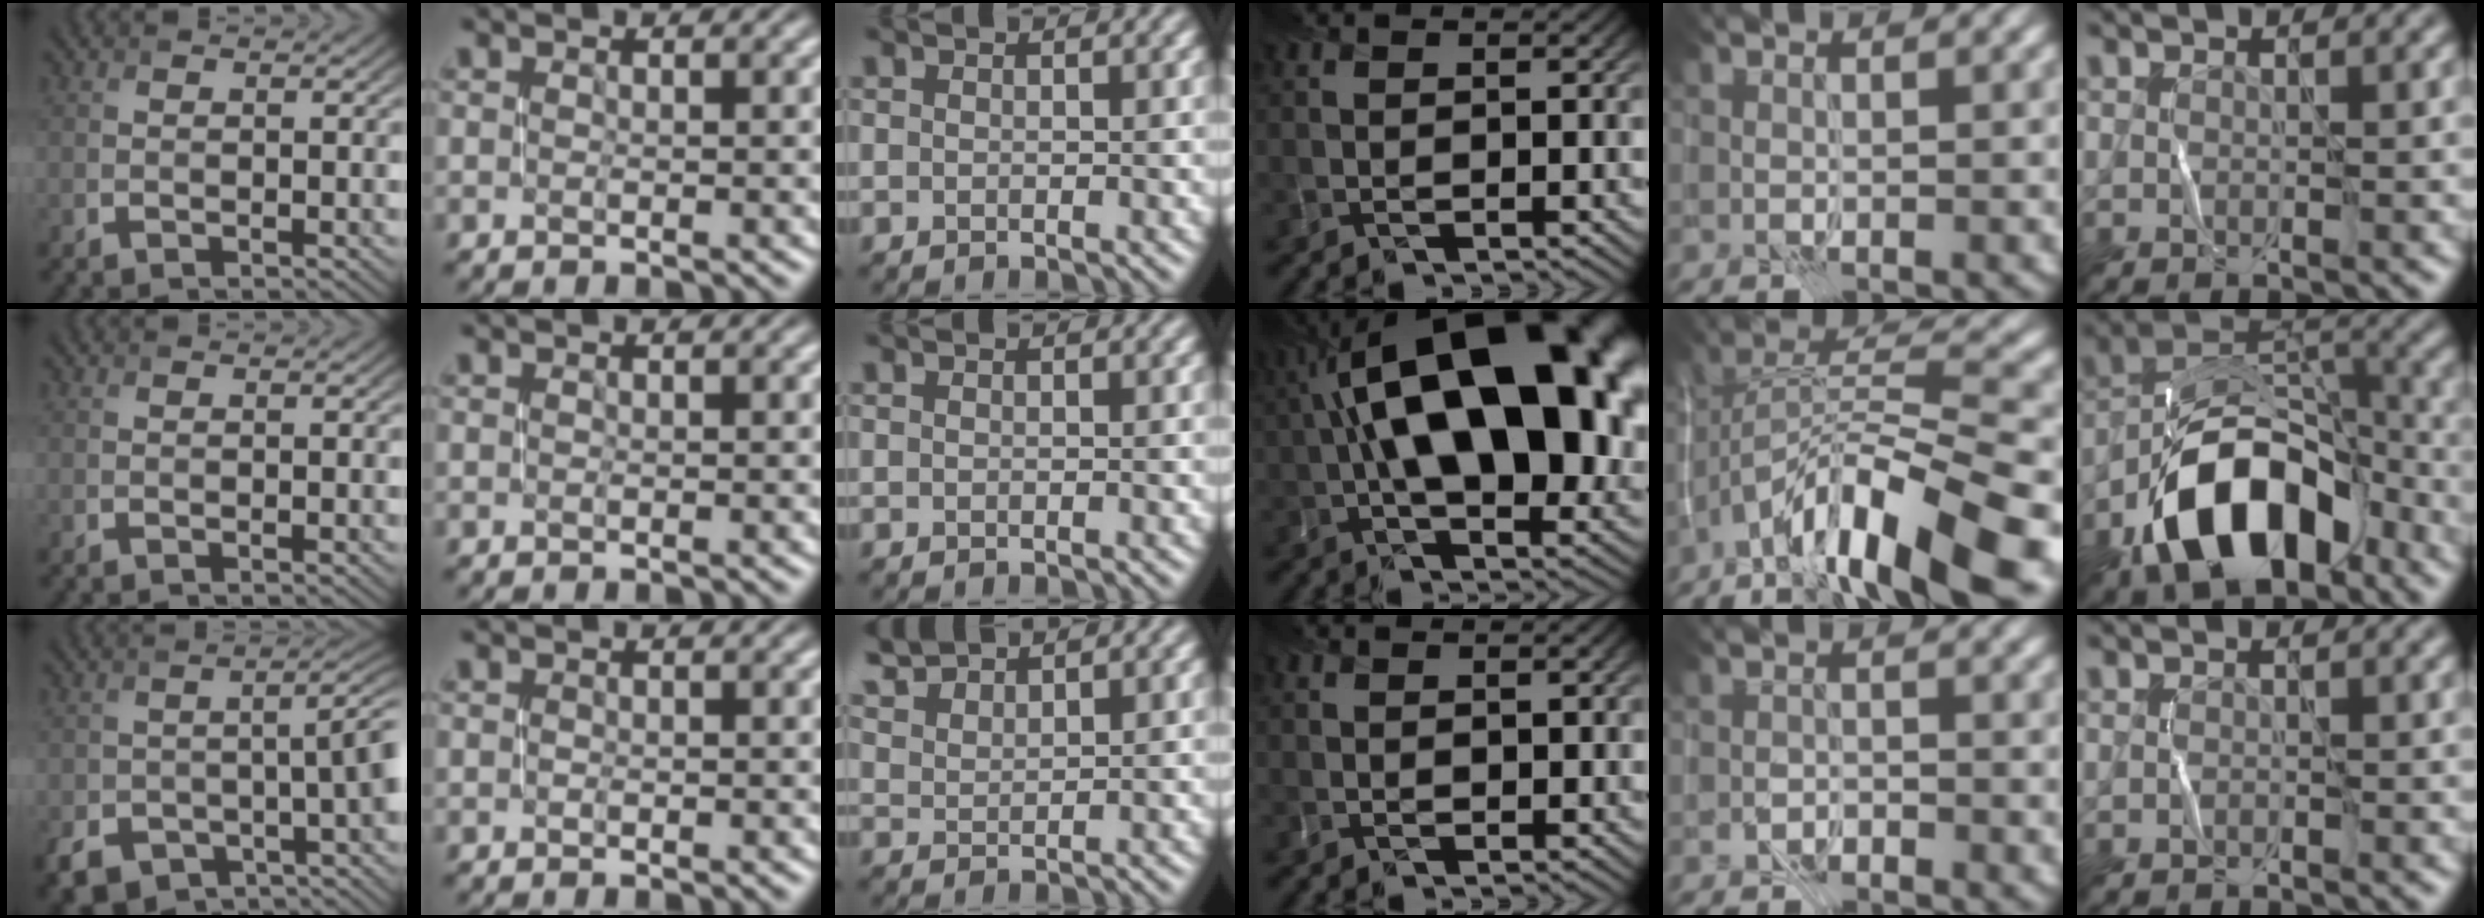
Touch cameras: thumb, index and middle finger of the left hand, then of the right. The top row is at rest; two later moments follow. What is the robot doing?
{"motion": "close", "object": "stapler"}